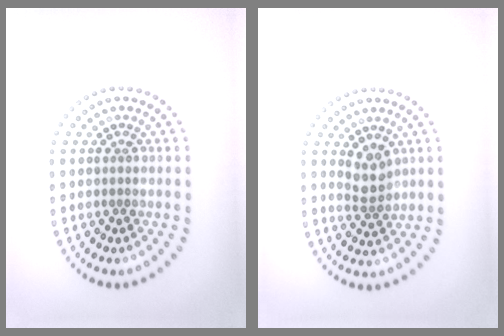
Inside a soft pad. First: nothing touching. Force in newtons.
{"total": 2.2, "press": 1.8, "slide": 1.3}